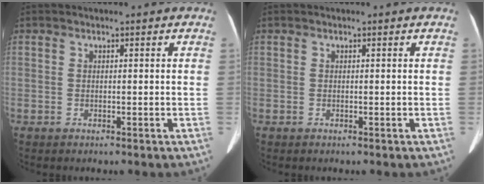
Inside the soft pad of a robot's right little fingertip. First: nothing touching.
{"total": 0.0}